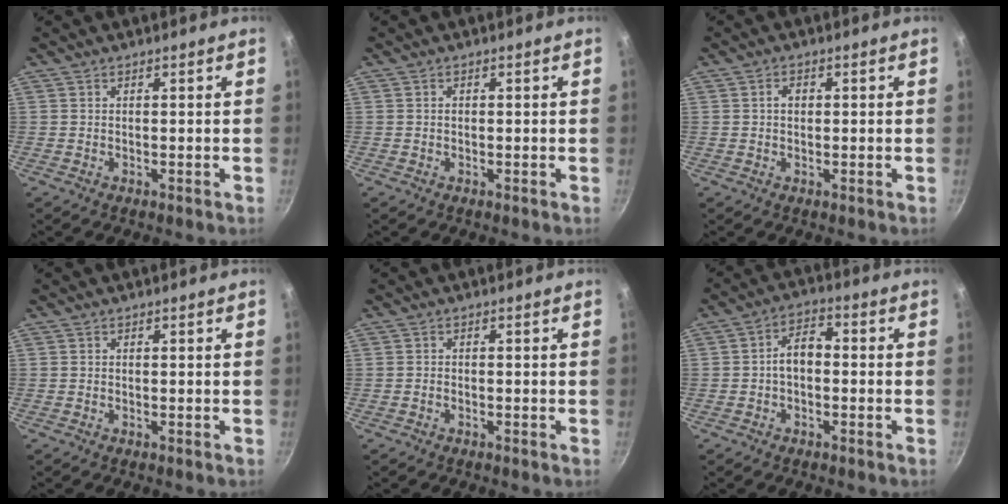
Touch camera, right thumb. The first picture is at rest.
{"total": 0.6, "force": [0.0, 0.5, 0.4], "torque": [-0.005, 0.003, 0.002]}
{"total": 2.0, "force": [0.2, 1.5, 1.3], "torque": [-0.012, 0.003, 0.002]}
{"total": 0.0}
{"total": 0.6, "force": [-0.4, 0.4, 0.3], "torque": [-0.007, 0.004, -0.009]}
{"total": 5.6, "force": [-0.7, 3.6, 4.3], "torque": [-0.053, 0.027, -0.018]}